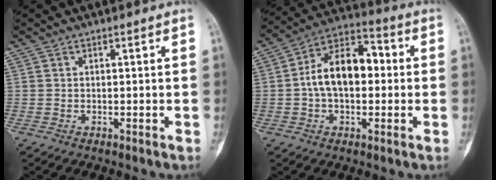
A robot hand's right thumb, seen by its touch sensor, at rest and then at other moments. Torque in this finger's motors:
{"motor_torque": [-0.21, 0.52, 1.24, -0.29, 0.17]}